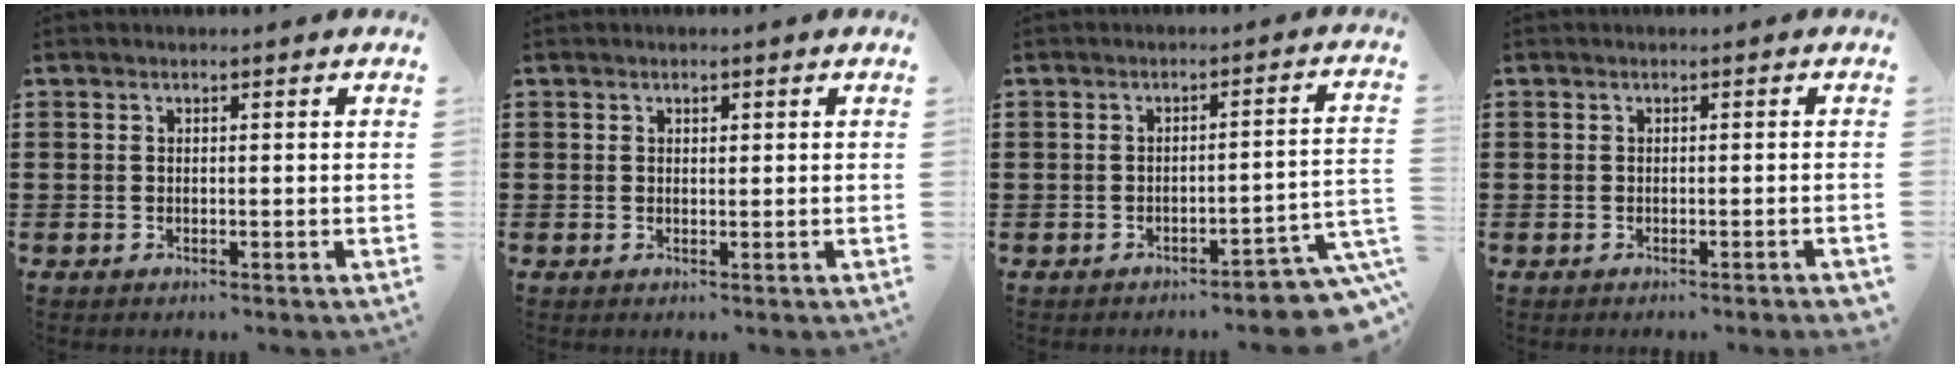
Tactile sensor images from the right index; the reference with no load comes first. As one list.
[{"total": 0.7, "force": [0.4, 0.4, 0.4], "torque": [-0.009, 0.003, 0.007]}, {"total": 4.3, "force": [-3.8, 0.6, 2.0], "torque": [-0.033, -0.006, -0.074]}, {"total": 0.8, "force": [-0.6, -0.1, 0.5], "torque": [-0.008, -0.004, -0.011]}]